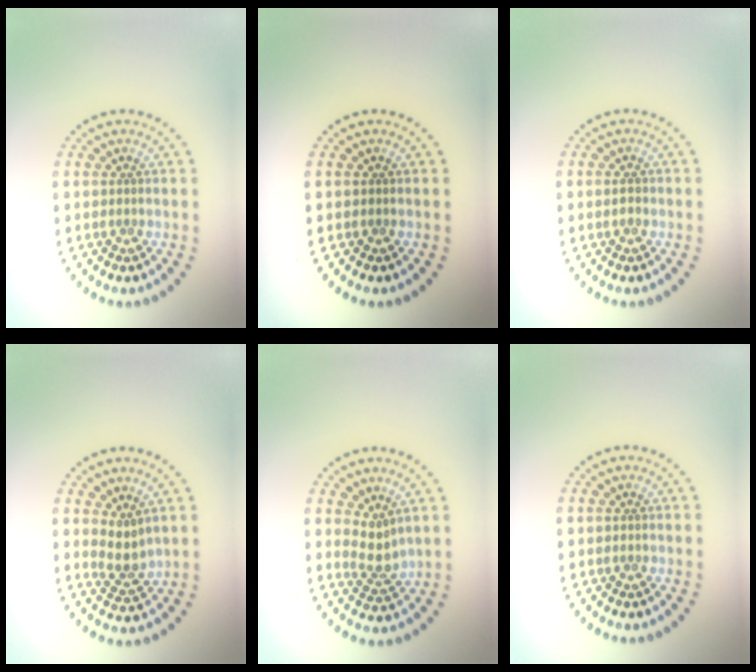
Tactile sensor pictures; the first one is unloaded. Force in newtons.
{"total": 0.0}
{"total": 0.9, "press": 0.9, "slide": 0.0}
{"total": 2.2, "press": 1.7, "slide": 1.5}
{"total": 2.3, "press": 1.7, "slide": 1.6}
{"total": 0.0}